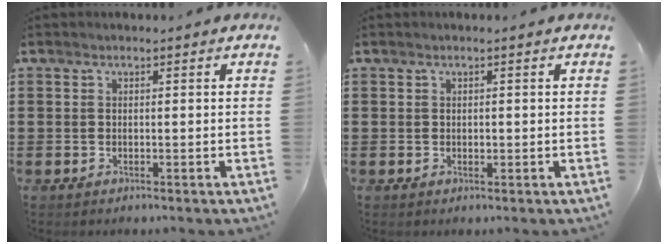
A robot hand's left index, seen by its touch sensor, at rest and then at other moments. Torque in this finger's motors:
{"motor_torque": [0.20, 0.07, 0.00, 0.00]}